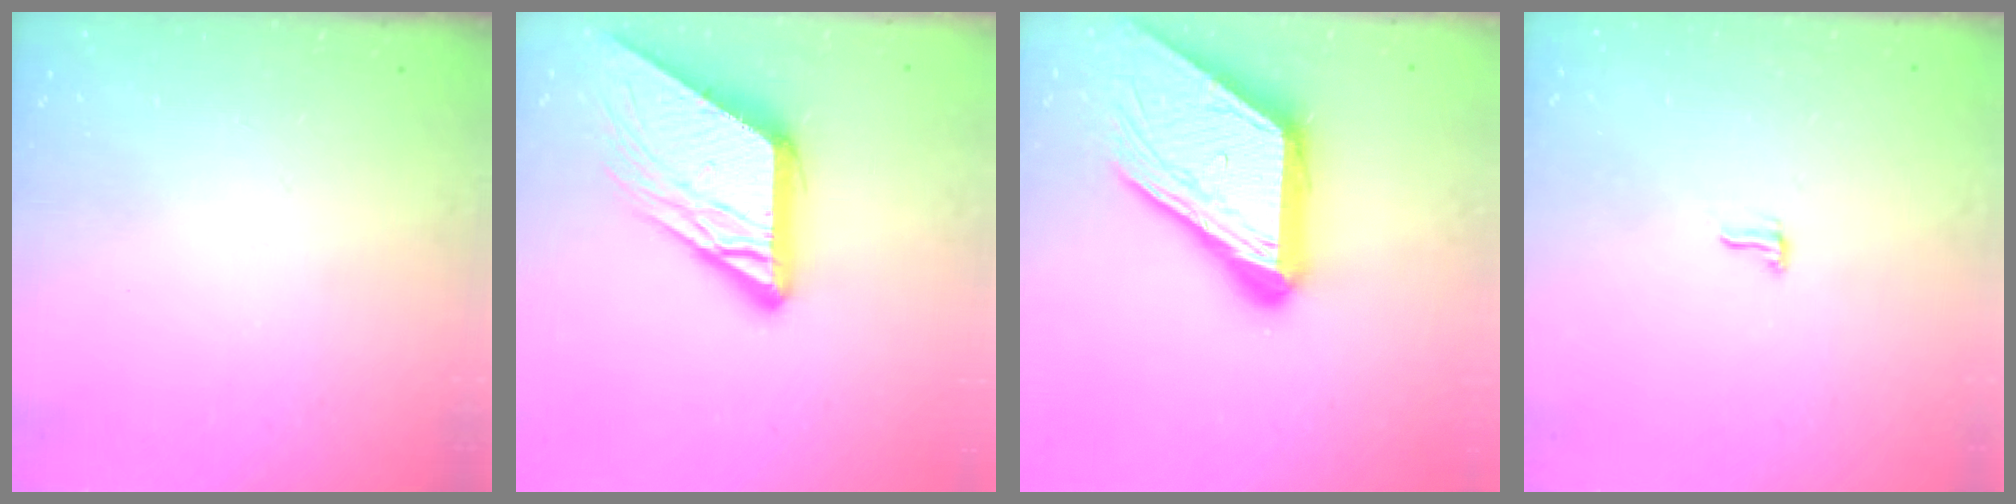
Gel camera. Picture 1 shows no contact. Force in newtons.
{"total": 14.0, "press": 13.9, "slide": 1.4}
{"total": 22.4, "press": 22.2, "slide": 2.6}
{"total": 5.1, "press": 4.7, "slide": 2.0}